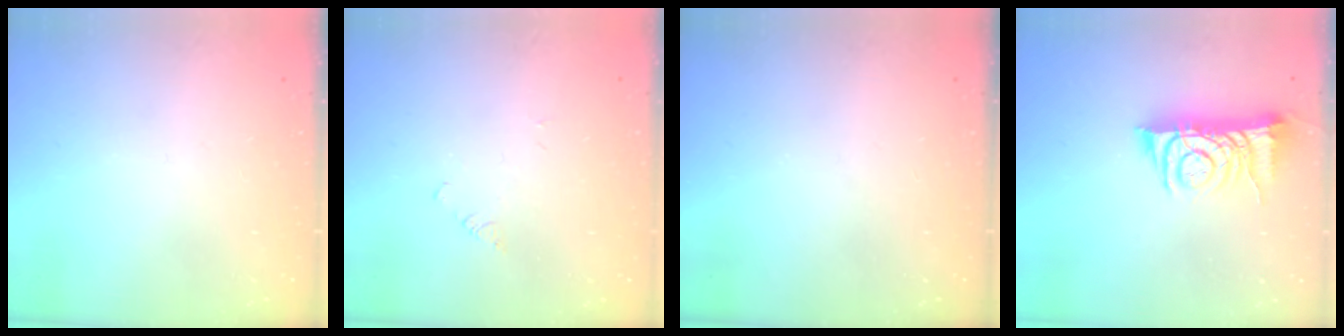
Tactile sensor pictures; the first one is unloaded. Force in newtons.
{"total": 1.0, "press": 0.9, "slide": 0.2}
{"total": 0.0}
{"total": 8.8, "press": 8.8, "slide": 0.6}